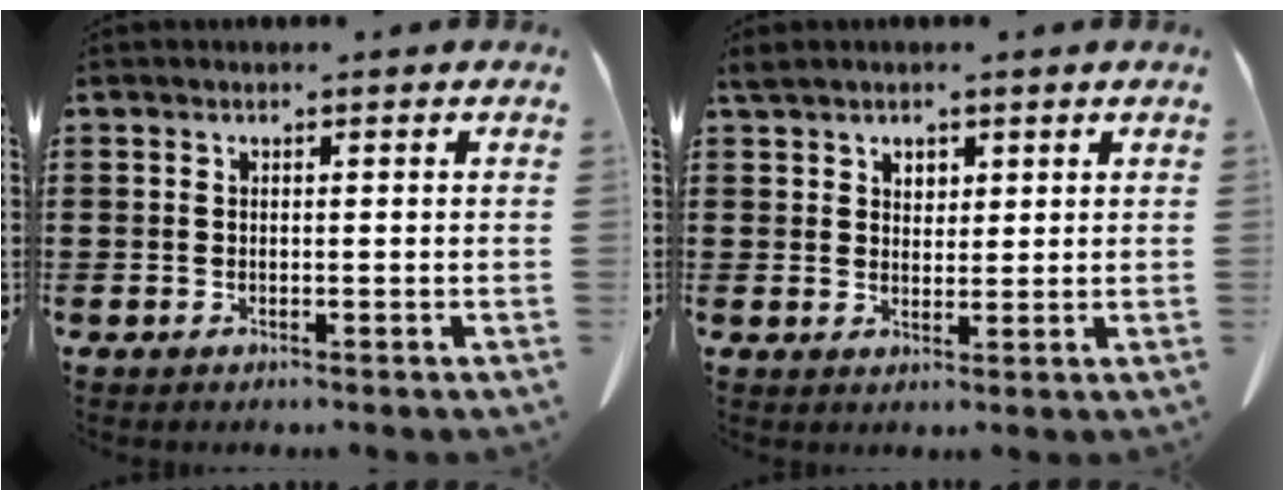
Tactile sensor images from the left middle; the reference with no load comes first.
{"total": 2.7, "force": [2.1, 1.6, 0.7], "torque": [-0.013, 0.003, 0.039]}